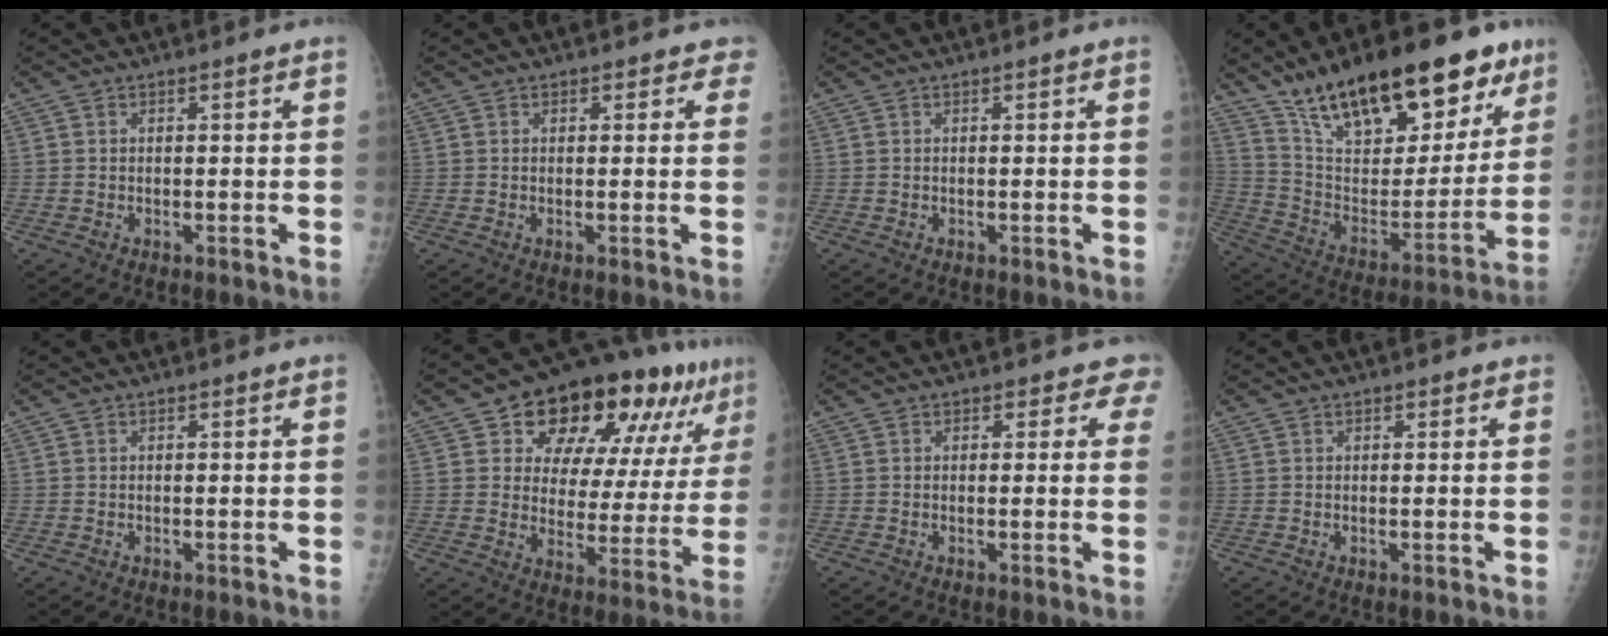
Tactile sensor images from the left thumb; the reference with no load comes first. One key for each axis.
{"total": 2.3, "fx": 1.6, "fy": 1.5, "fz": 0.3, "tx": 0.030, "ty": -0.004, "tz": 0.005}
{"total": 0.0}
{"total": 29.2, "fx": 18.9, "fy": 11.7, "fz": 18.8, "tx": -0.257, "ty": -0.044, "tz": 0.311}
{"total": 0.0}
{"total": 21.9, "fx": 12.4, "fy": 10.9, "fz": 14.3, "tx": -0.161, "ty": -0.016, "tz": 0.180}
{"total": 2.9, "fx": 2.2, "fy": 1.9, "fz": 0.2, "tx": 0.032, "ty": -0.010, "tz": 0.004}
{"total": 0.7, "fx": 0.5, "fy": 0.5, "fz": 0.1, "tx": 0.005, "ty": -0.003, "tz": 0.004}